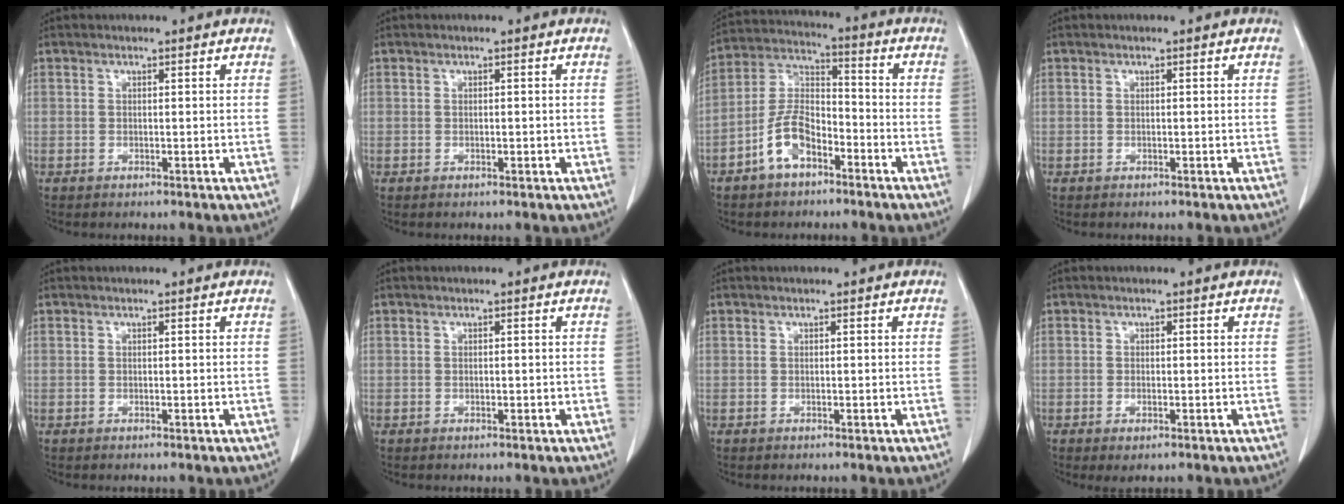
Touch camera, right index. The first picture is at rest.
{"total": 0.6, "force": [-0.1, 0.2, 0.5], "torque": [-0.008, -0.001, -0.001]}
{"total": 8.9, "force": [-4.8, 4.5, 6.0], "torque": [-0.133, 0.020, -0.094]}
{"total": 0.0}
{"total": 0.0}
{"total": 0.7, "force": [-0.2, 0.3, 0.6], "torque": [-0.010, -0.001, -0.001]}
{"total": 0.0}
{"total": 1.9, "force": [-0.9, 0.6, 1.6], "torque": [-0.024, -0.004, -0.009]}